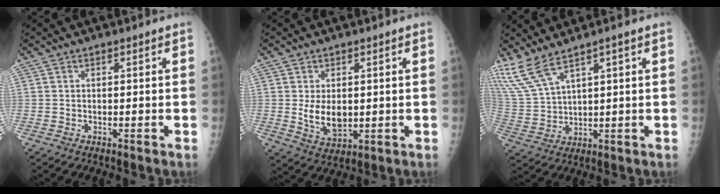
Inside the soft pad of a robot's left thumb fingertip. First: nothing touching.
{"total": 7.0, "force": [0.3, 4.6, 5.2], "torque": [-0.073, -0.014, 0.019]}
{"total": 8.2, "force": [6.4, 2.0, 4.7], "torque": [-0.117, -0.019, 0.155]}